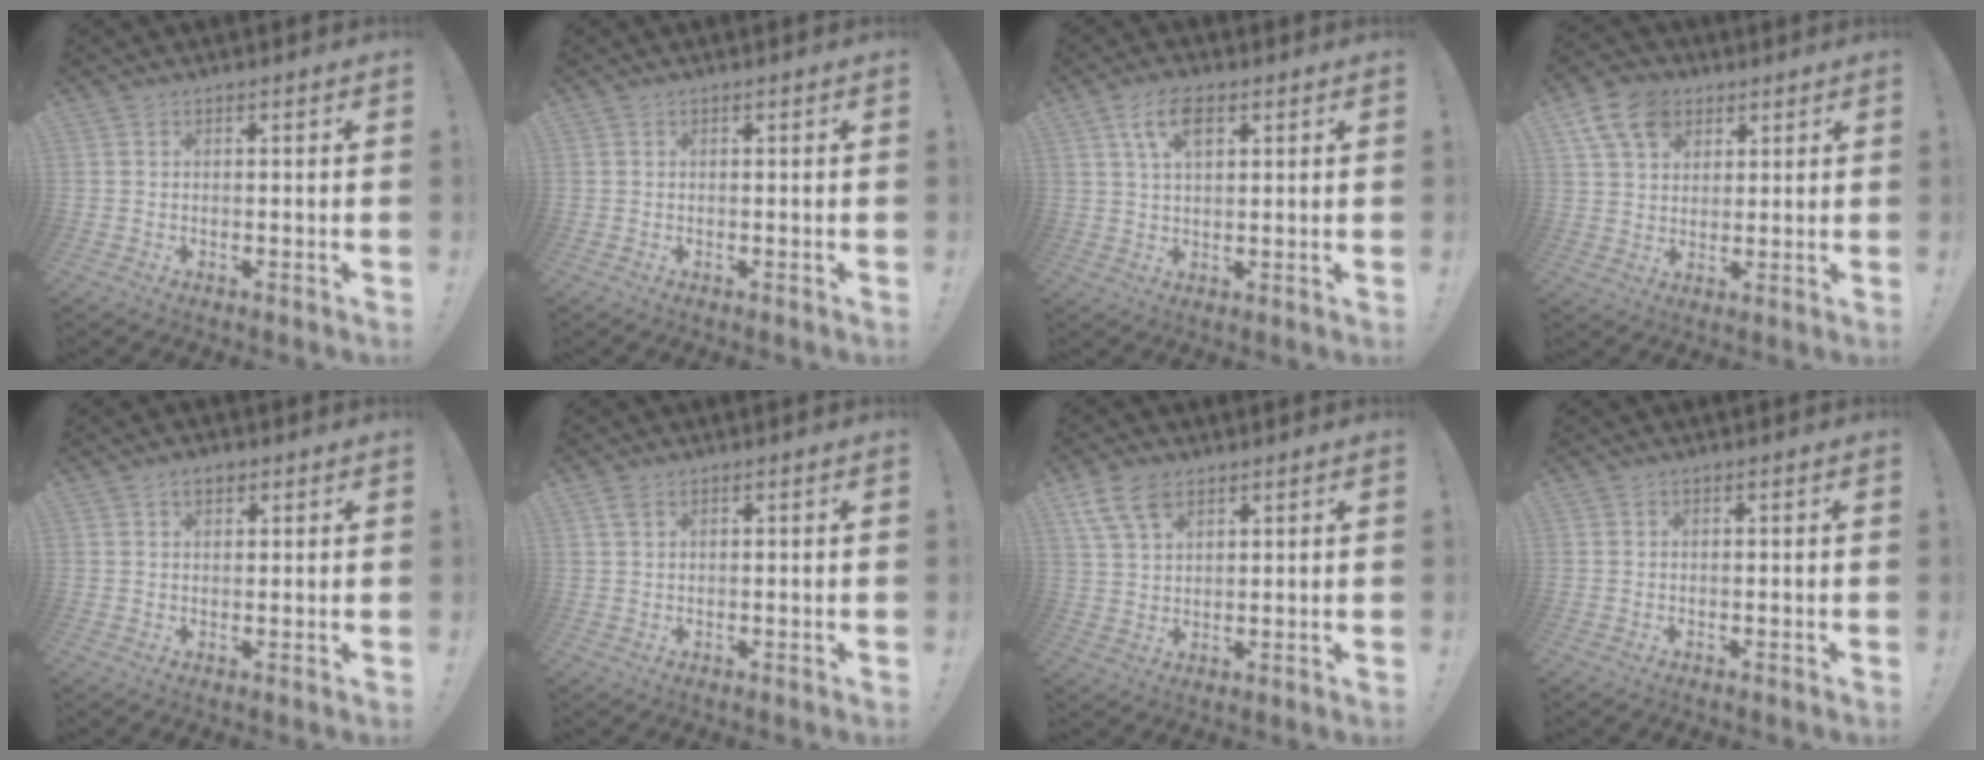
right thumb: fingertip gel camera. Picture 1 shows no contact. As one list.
[{"total": 0.0}, {"total": 7.8, "force": [3.4, 4.0, 5.8], "torque": [-0.109, 0.006, 0.062]}, {"total": 11.6, "force": [5.7, 8.0, 6.2], "torque": [-0.106, -0.012, 0.113]}, {"total": 3.0, "force": [1.6, 1.9, 1.8], "torque": [-0.030, 0.001, 0.028]}, {"total": 2.1, "force": [1.3, 1.1, 1.3], "torque": [-0.028, 0.001, 0.024]}, {"total": 8.5, "force": [5.1, 4.8, 4.8], "torque": [-0.093, -0.010, 0.101]}, {"total": 0.0}]